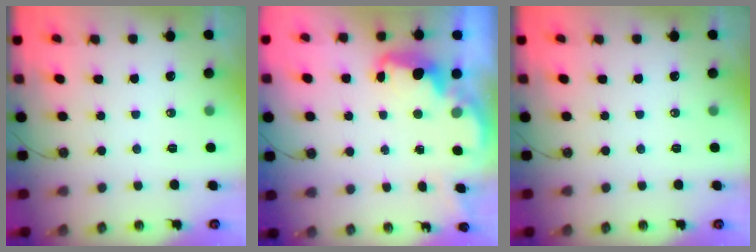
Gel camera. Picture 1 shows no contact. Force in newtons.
{"total": 2.6, "press": 2.5, "slide": 0.5}
{"total": 0.0}